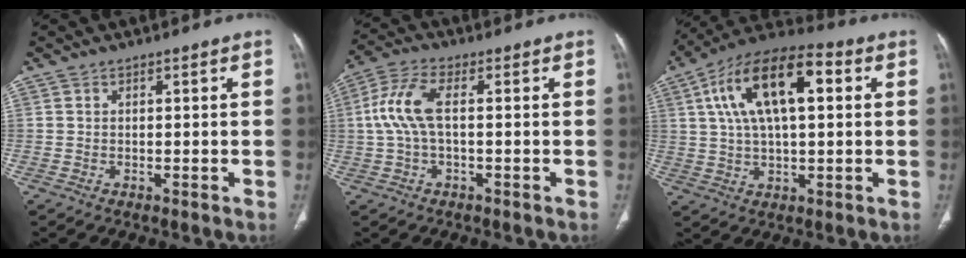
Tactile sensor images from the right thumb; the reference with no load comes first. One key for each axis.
{"total": 7.8, "fx": 0.3, "fy": 3.2, "fz": 7.1, "tx": -0.178, "ty": 0.021, "tz": 0.003}
{"total": 17.9, "fx": 4.8, "fy": 8.1, "fz": 15.2, "tx": -0.259, "ty": 0.021, "tz": 0.076}